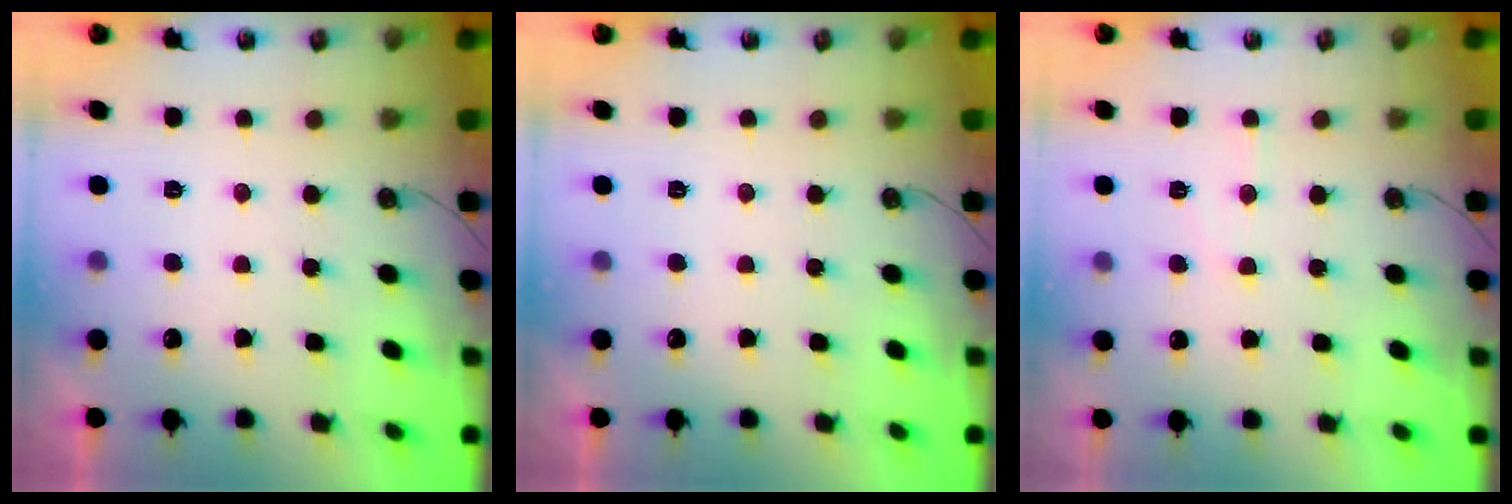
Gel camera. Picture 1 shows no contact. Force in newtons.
{"total": 0.0}
{"total": 6.2, "press": 6.2, "slide": 0.7}